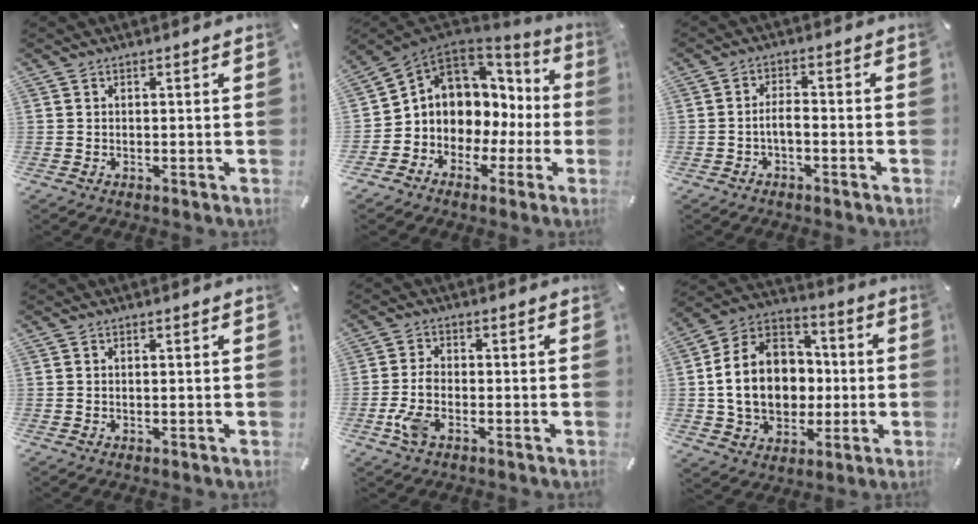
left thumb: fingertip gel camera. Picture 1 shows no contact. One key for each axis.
{"total": 7.3, "fx": 1.3, "fy": 7.0, "fz": 1.9, "tx": -0.055, "ty": -0.032, "tz": 0.030}
{"total": 3.2, "fx": -1.5, "fy": 1.2, "fz": 2.5, "tx": -0.044, "ty": 0.010, "tz": -0.028}
{"total": 0.5, "fx": 0.0, "fy": 0.1, "fz": 0.5, "tx": -0.010, "ty": -0.002, "tz": 0.000}
{"total": 5.0, "fx": -2.2, "fy": 2.2, "fz": 3.9, "tx": -0.088, "ty": 0.004, "tz": -0.044}
{"total": 16.3, "fx": -1.7, "fy": 13.6, "fz": 8.8, "tx": -0.195, "ty": 0.010, "tz": -0.024}